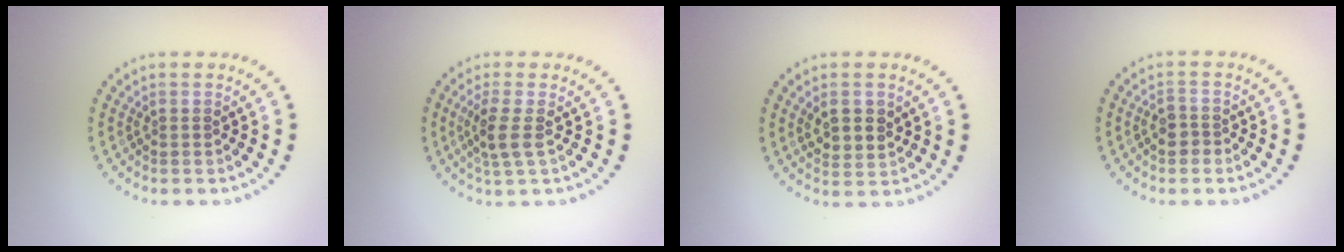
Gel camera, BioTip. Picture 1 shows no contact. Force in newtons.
{"total": 2.4, "press": 2.0, "slide": 1.3}
{"total": 2.7, "press": 2.6, "slide": 0.7}
{"total": 1.8, "press": 1.6, "slide": 0.7}